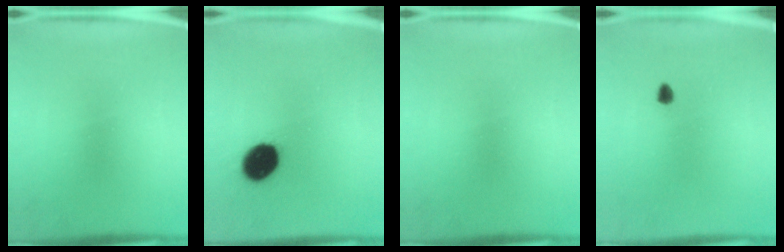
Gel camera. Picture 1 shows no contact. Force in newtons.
{"total": 11.5}
{"total": 0.0}
{"total": 0.9}